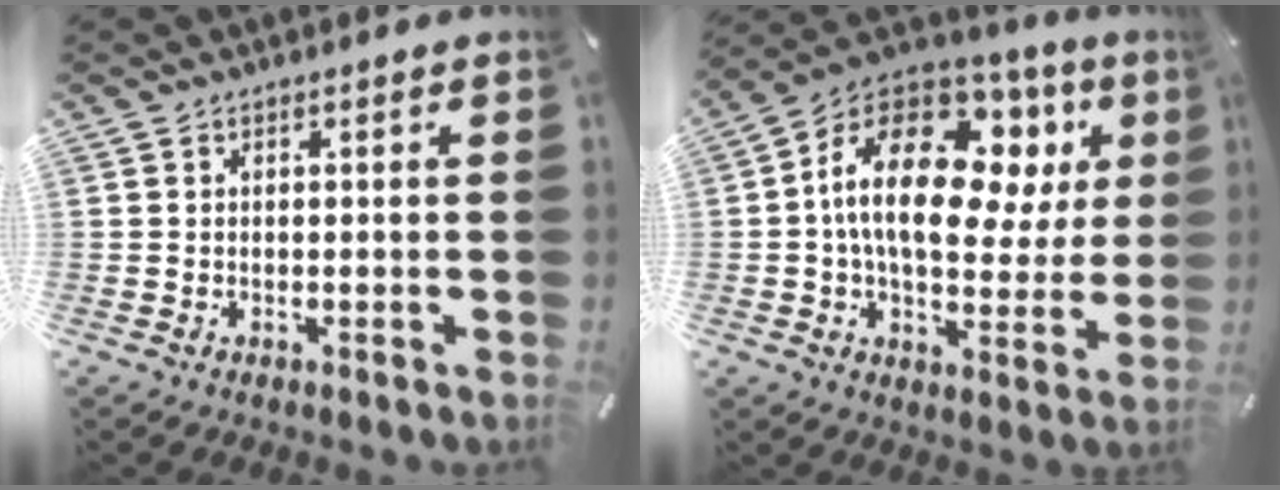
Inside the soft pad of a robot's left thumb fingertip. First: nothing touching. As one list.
[{"total": 21.1, "force": [5.8, 12.1, 16.2], "torque": [-0.291, -0.023, 0.095]}]